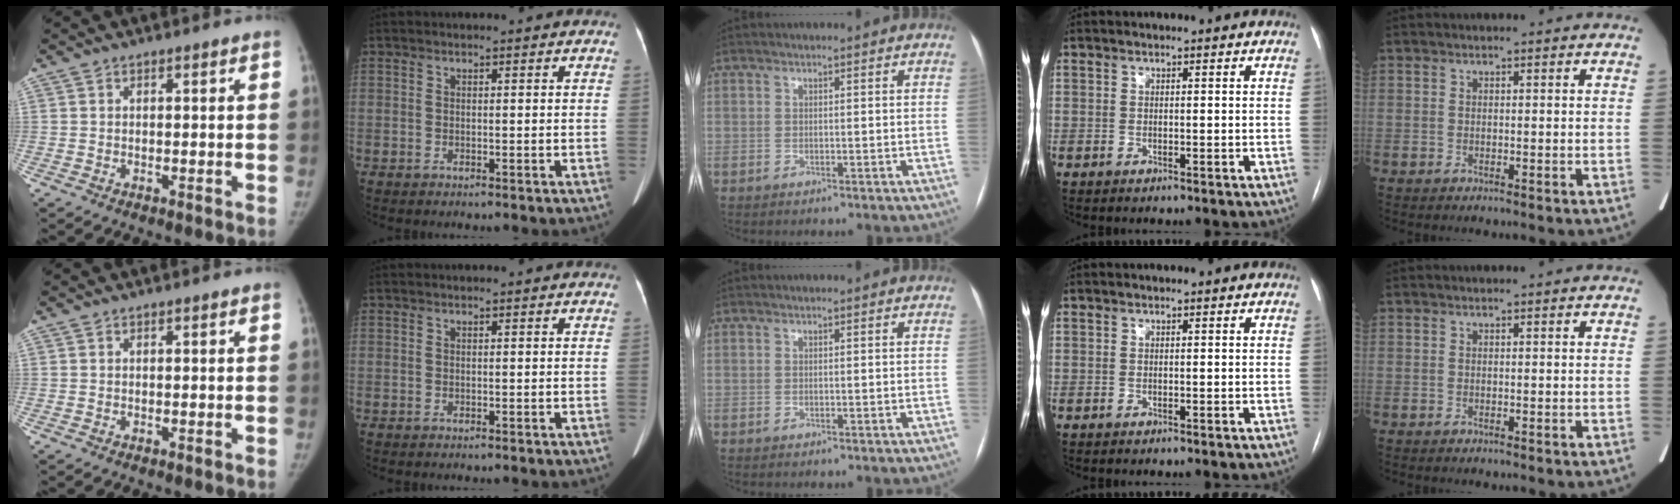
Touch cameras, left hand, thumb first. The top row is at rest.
{}